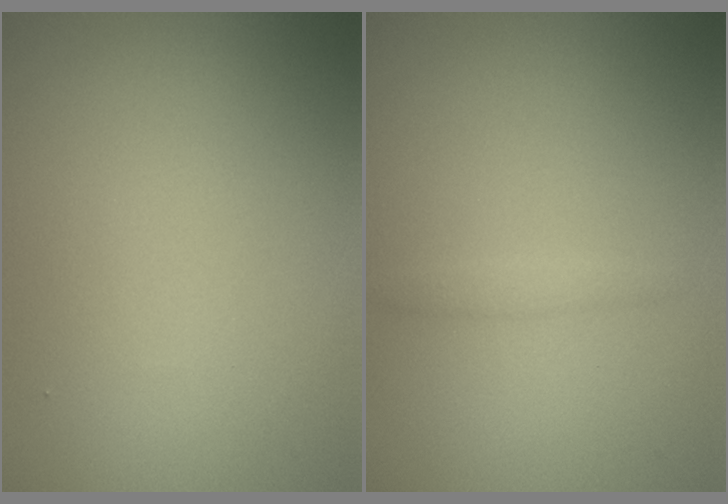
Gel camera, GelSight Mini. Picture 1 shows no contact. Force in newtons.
{"total": 0.8, "press": 0.8, "slide": 0.1}